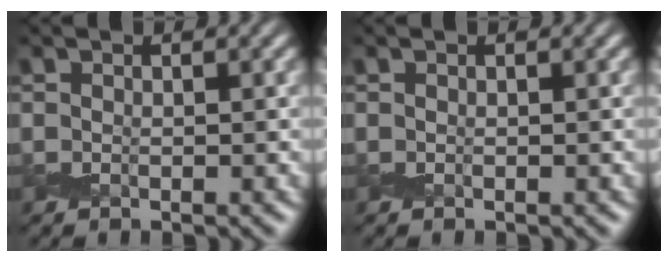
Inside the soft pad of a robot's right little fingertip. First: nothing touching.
{"total": 0.0}